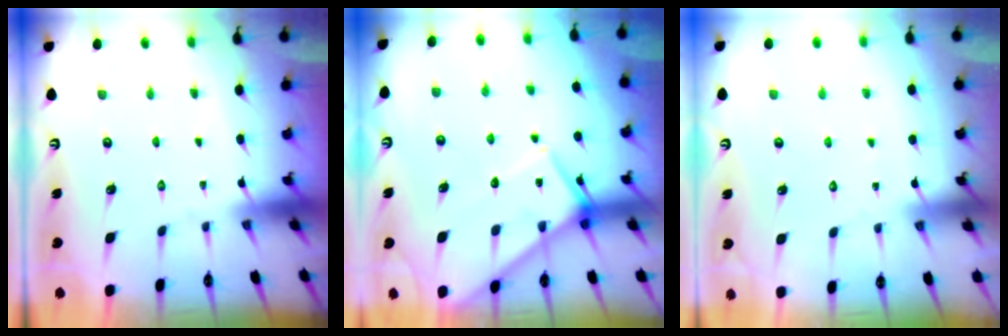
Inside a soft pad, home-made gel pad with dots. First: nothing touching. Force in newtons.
{"total": 11.5, "press": 11.4, "slide": 1.2}
{"total": 3.4, "press": 3.4, "slide": 0.4}